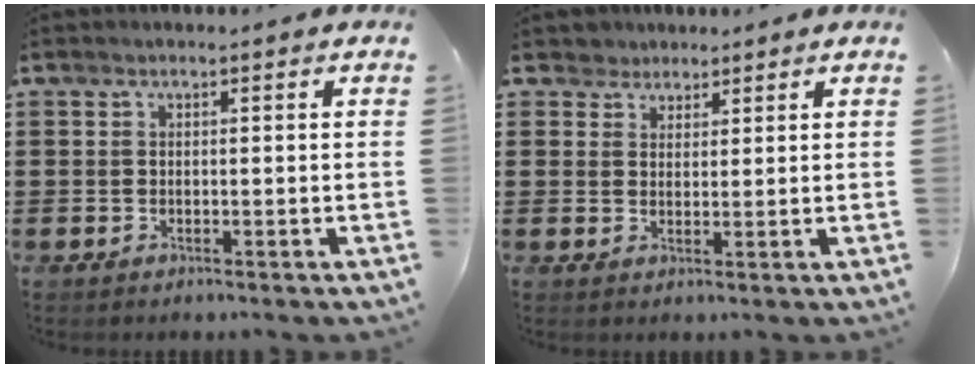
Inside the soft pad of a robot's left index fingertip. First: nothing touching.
{"total": 2.8, "force": [2.1, 1.9, 0.0], "torque": [-0.015, 0.012, 0.040]}